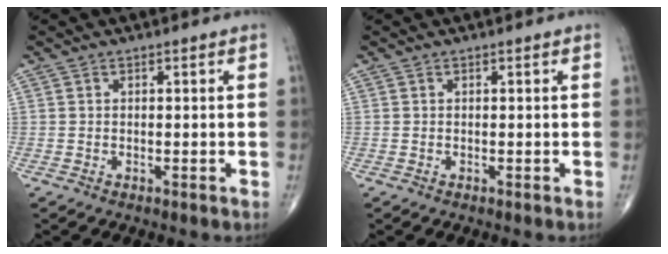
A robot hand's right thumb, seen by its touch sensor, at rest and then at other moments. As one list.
[{"total": 0.0}]